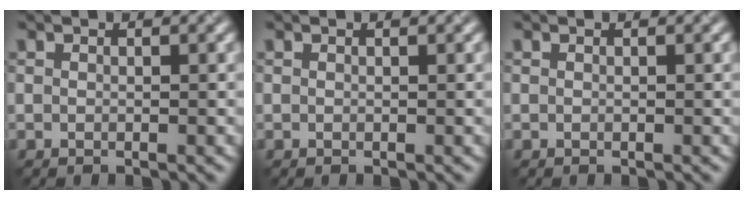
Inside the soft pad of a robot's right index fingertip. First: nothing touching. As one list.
[{"total": 0.0}, {"total": 0.0}]